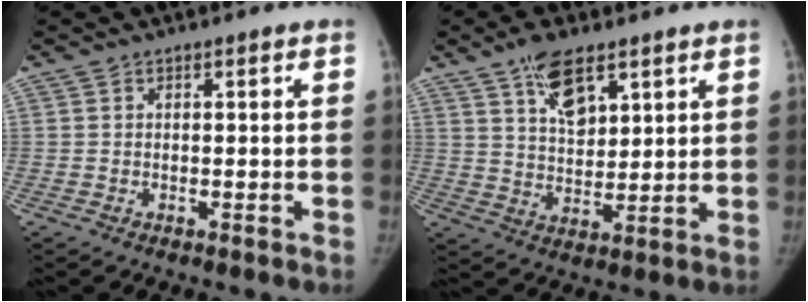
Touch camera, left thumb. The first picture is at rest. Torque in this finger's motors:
{"motor_torque": [0.91, 0.59, 0.76, -1.02, 0.07]}